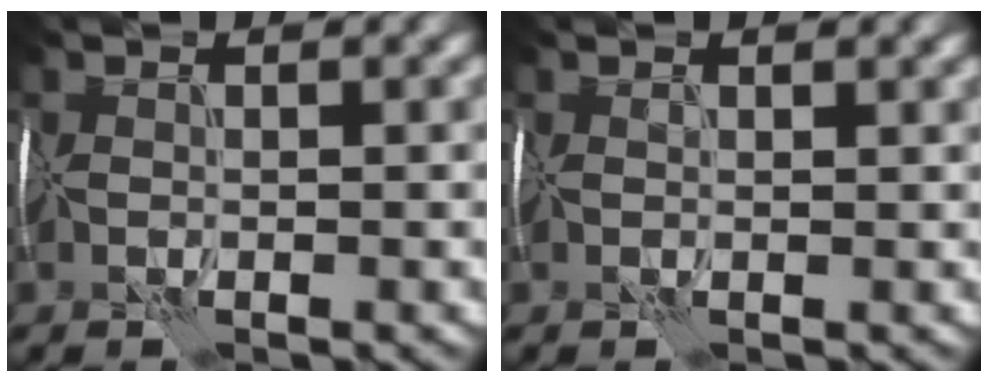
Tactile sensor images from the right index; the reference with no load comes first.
{"total": 0.8, "force": [0.5, 0.3, 0.5], "torque": [-0.008, 0.002, 0.010]}